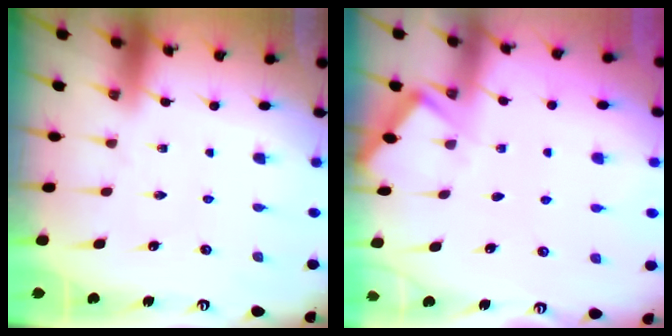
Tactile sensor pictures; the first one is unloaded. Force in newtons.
{"total": 2.1, "press": 2.1, "slide": 0.3}